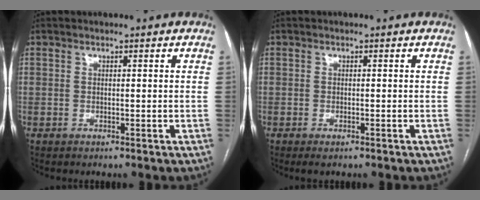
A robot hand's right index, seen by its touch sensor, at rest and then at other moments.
{"total": 1.5, "force": [-1.0, 0.4, 1.1], "torque": [-0.017, -0.004, -0.011]}